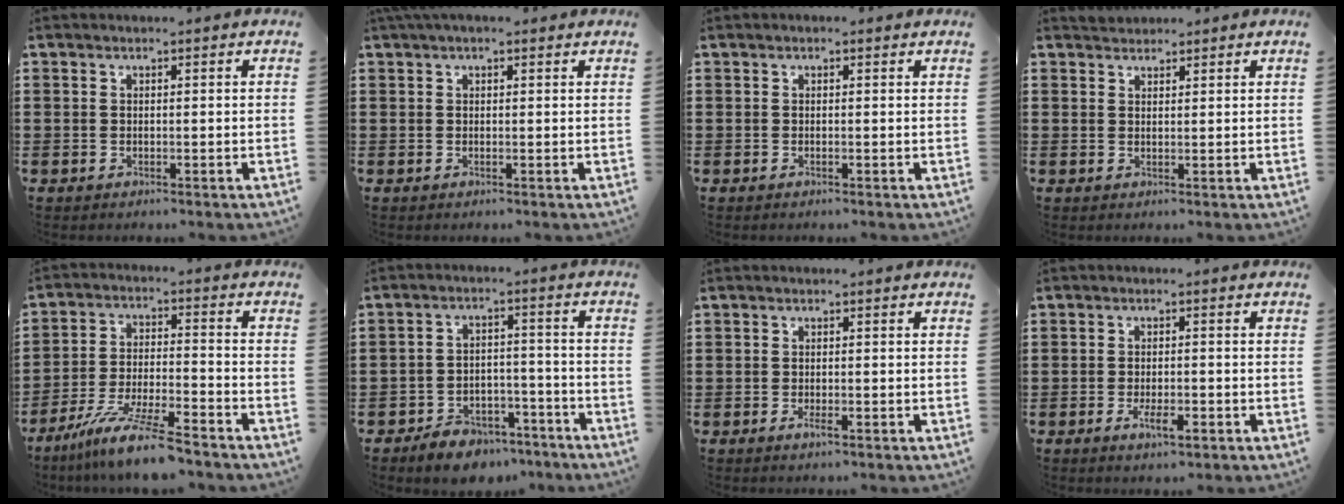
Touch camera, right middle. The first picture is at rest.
{"total": 1.4, "force": [1.0, 0.3, 0.9], "torque": [-0.019, 0.002, 0.018]}
{"total": 0.0}
{"total": 0.9, "force": [0.9, 0.3, -0.3], "torque": [0.002, 0.006, 0.018]}
{"total": 9.6, "force": [-8.0, 0.1, 5.3], "torque": [-0.108, -0.003, -0.157]}
{"total": 5.8, "force": [-5.4, 1.8, 1.1], "torque": [-0.014, 0.023, -0.104]}
{"total": 1.3, "force": [-0.6, 0.3, 1.1], "torque": [-0.020, -0.002, -0.010]}
{"total": 3.3, "force": [-1.6, 1.1, 2.7], "torque": [-0.050, 0.000, -0.029]}